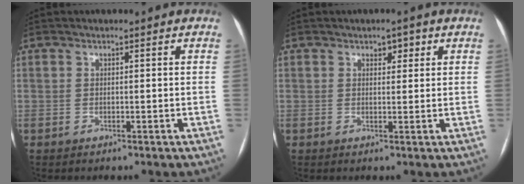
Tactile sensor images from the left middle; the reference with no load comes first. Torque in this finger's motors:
{"motor_torque": [0.02, -0.02, 0.00, 0.03]}